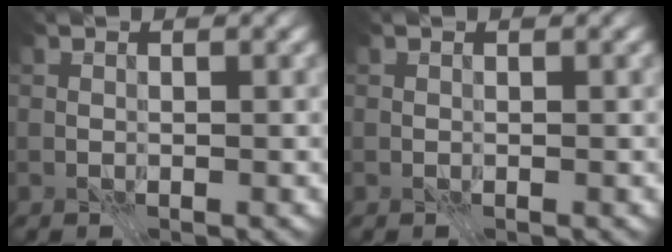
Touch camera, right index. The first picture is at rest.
{"total": 0.0}